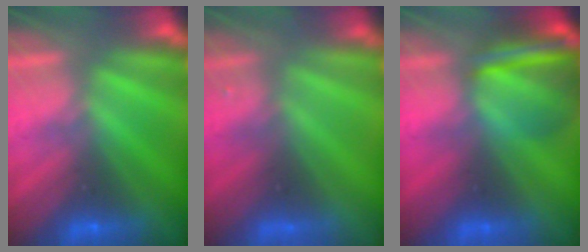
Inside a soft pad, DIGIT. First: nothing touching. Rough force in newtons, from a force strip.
{"total": 9.1}
{"total": 8.4}